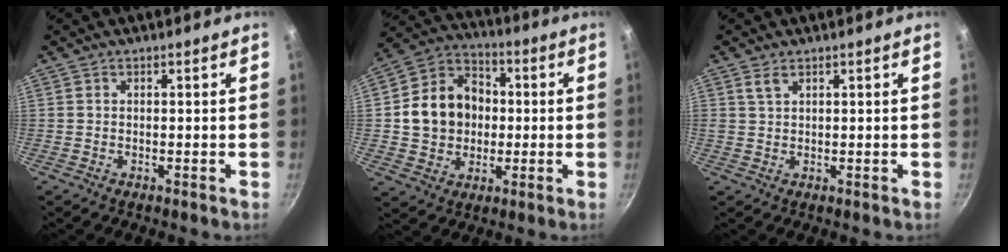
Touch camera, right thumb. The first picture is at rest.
{"total": 14.9, "force": [0.3, 12.6, 8.0], "torque": [-0.111, 0.028, 0.000]}
{"total": 1.9, "force": [1.2, 1.0, 1.2], "torque": [-0.020, -0.003, 0.025]}